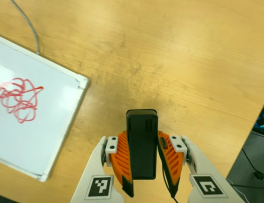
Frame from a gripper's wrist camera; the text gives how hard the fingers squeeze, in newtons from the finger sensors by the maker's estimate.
{"total": 4.1, "left": 2.9, "right": 5.4}